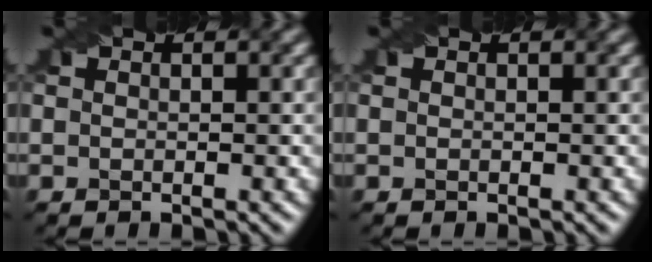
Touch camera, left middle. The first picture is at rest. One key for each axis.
{"total": 0.0}